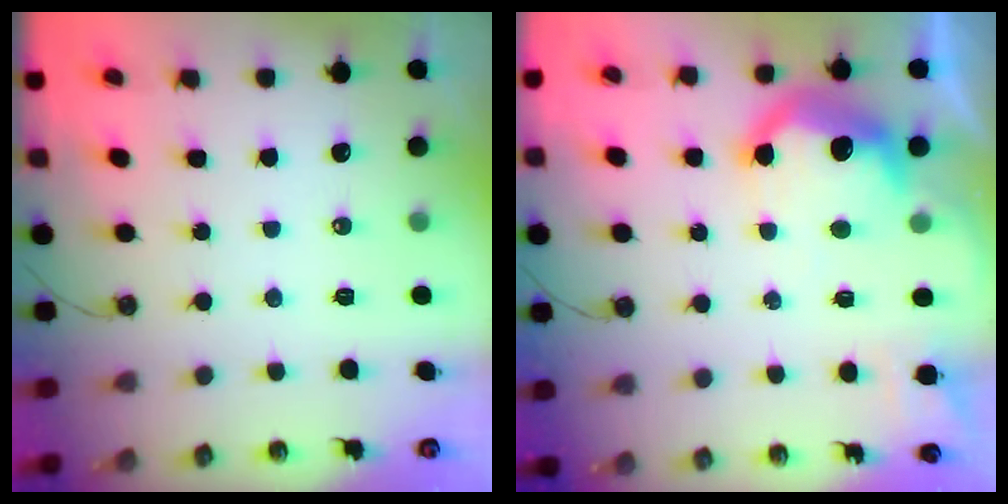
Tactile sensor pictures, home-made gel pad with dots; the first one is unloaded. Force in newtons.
{"total": 14.9, "press": 14.9, "slide": 1.1}